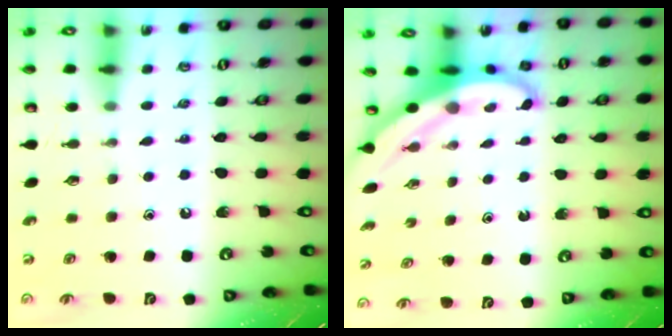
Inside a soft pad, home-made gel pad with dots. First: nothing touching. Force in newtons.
{"total": 6.2, "press": 6.1, "slide": 0.6}